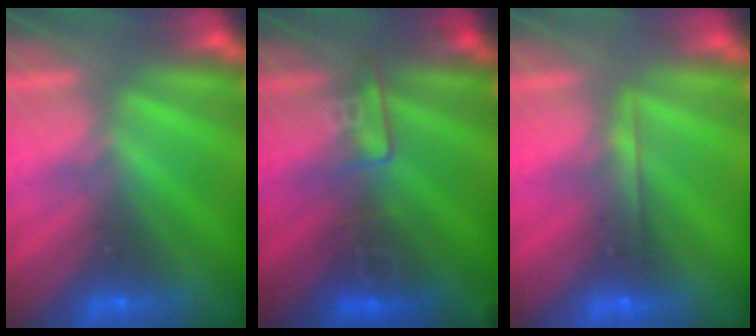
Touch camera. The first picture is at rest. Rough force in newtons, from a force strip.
{"total": 2.4}
{"total": 1.8}